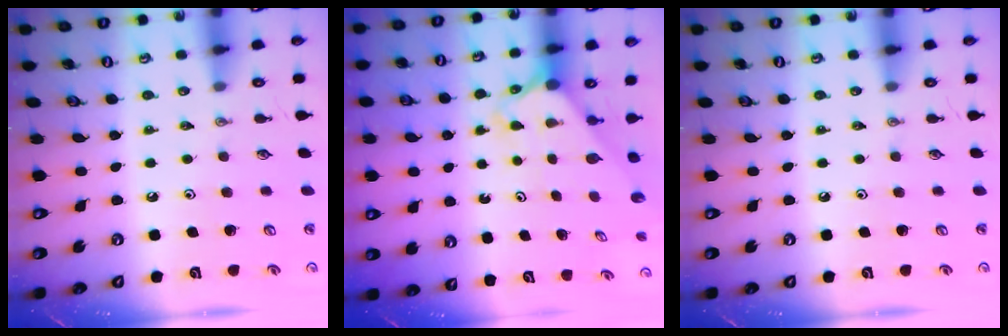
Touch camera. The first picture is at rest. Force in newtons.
{"total": 2.2, "press": 2.2, "slide": 0.1}
{"total": 0.0}